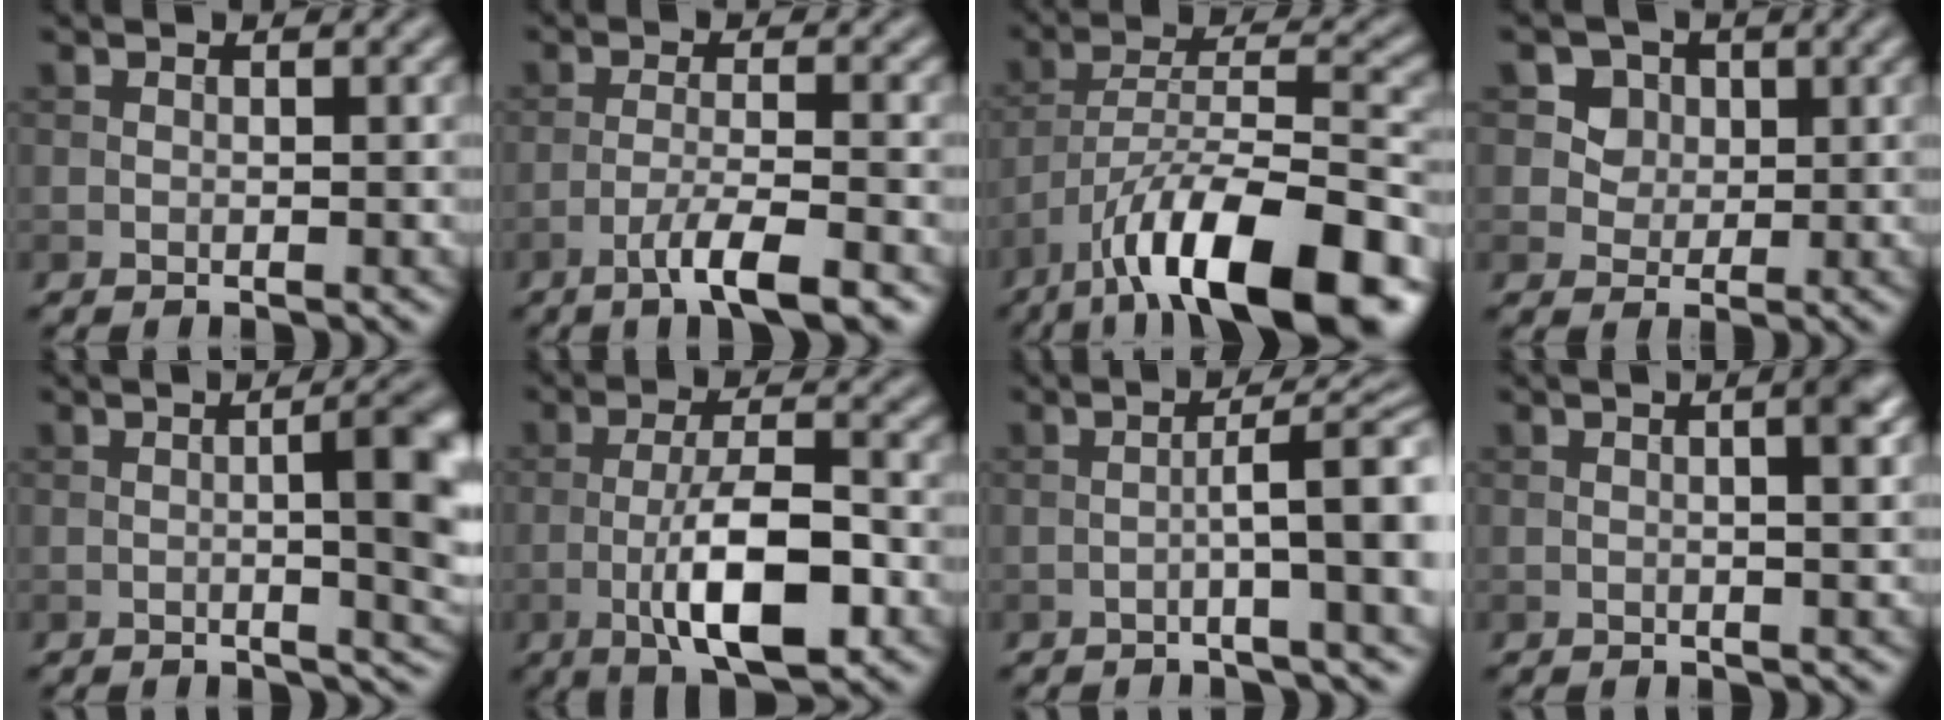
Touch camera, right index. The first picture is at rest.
{"total": 4.6, "force": [-2.8, 0.6, 3.6], "torque": [-0.061, 0.003, -0.056]}
{"total": 14.0, "force": [-9.2, 4.0, 9.9], "torque": [-0.158, 0.012, -0.159]}
{"total": 5.7, "force": [2.7, 4.4, 2.2], "torque": [-0.042, -0.001, 0.045]}
{"total": 9.1, "force": [-0.1, 2.9, 8.6], "torque": [-0.088, 0.002, -0.001]}
{"total": 8.4, "force": [-2.7, 2.6, 7.5], "torque": [-0.129, 0.005, -0.049]}
{"total": 7.0, "force": [-0.9, 1.3, 6.8], "torque": [-0.096, 0.015, -0.020]}
{"total": 4.0, "force": [0.8, 1.5, 3.6], "torque": [-0.021, 0.018, -0.010]}